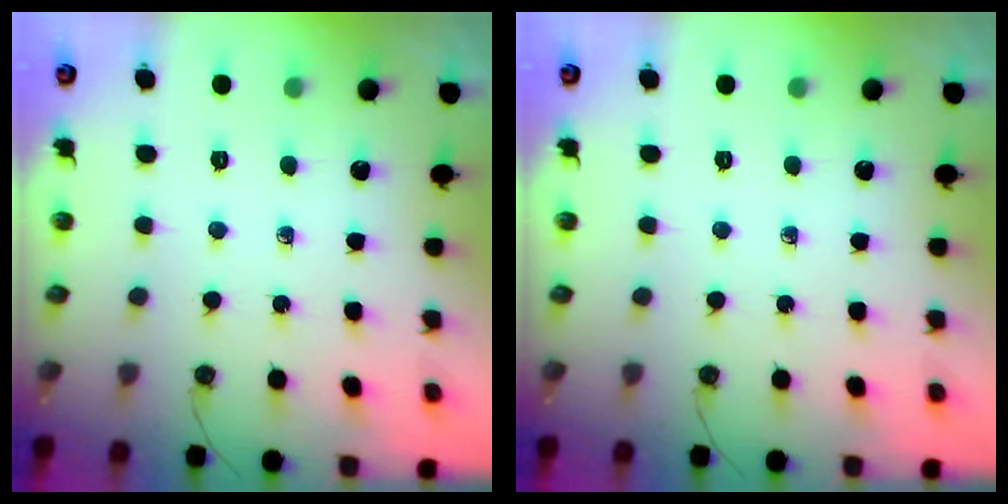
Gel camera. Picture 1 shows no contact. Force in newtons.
{"total": 0.0}